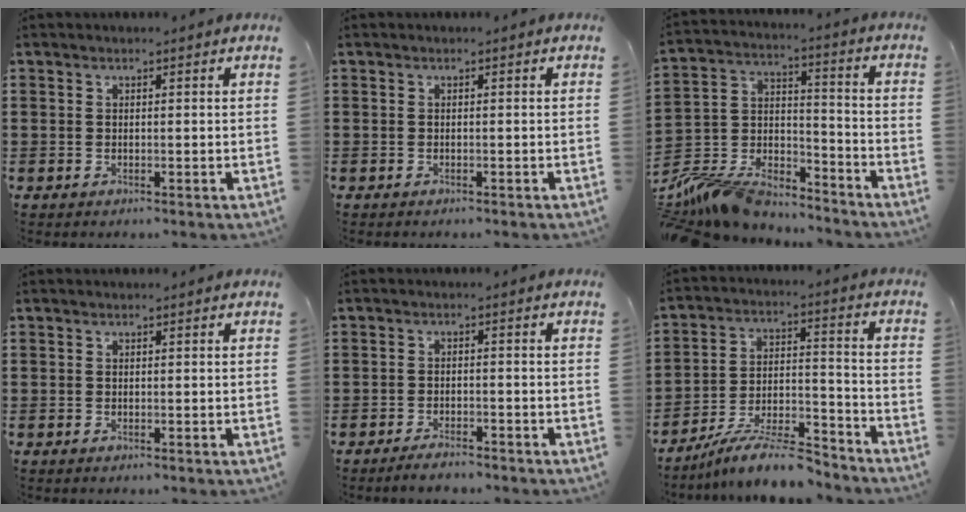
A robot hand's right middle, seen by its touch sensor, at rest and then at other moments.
{"total": 0.0}
{"total": 11.0, "force": [-10.4, 2.1, 2.6], "torque": [-0.074, 0.012, -0.212]}
{"total": 0.0}
{"total": 2.3, "force": [-2.1, 0.2, 0.9], "torque": [-0.016, 0.002, -0.041]}
{"total": 10.0, "force": [-8.8, 1.3, 4.5], "torque": [-0.072, 0.023, -0.167]}